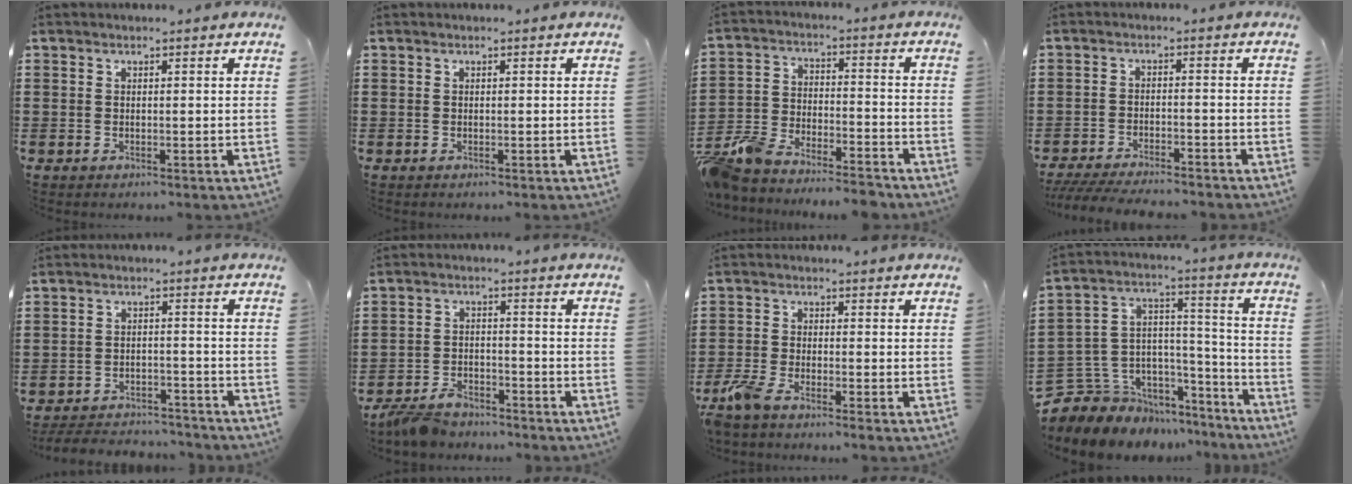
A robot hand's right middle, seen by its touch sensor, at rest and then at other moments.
{"total": 0.0}
{"total": 8.2, "force": [-8.0, 0.9, 1.4], "torque": [-0.052, 0.007, -0.167]}
{"total": 4.7, "force": [-4.6, 0.3, 1.2], "torque": [-0.023, -0.002, -0.092]}
{"total": 4.5, "force": [-4.5, 0.6, 0.3], "torque": [-0.012, 0.007, -0.096]}
{"total": 4.8, "force": [-4.5, 1.1, 1.3], "torque": [-0.036, 0.002, -0.093]}
{"total": 4.0, "force": [-3.2, 0.8, 2.4], "torque": [-0.076, -0.010, -0.070]}
{"total": 7.2, "force": [-4.4, 5.7, -0.4], "torque": [-0.035, -0.010, -0.082]}